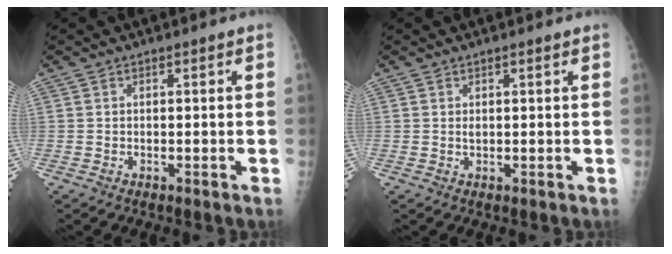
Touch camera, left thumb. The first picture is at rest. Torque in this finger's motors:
{"motor_torque": [0.05, 0.18, -0.04, -0.03, -0.02]}